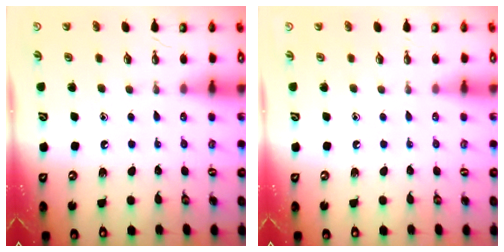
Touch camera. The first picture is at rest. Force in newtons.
{"total": 0.0}